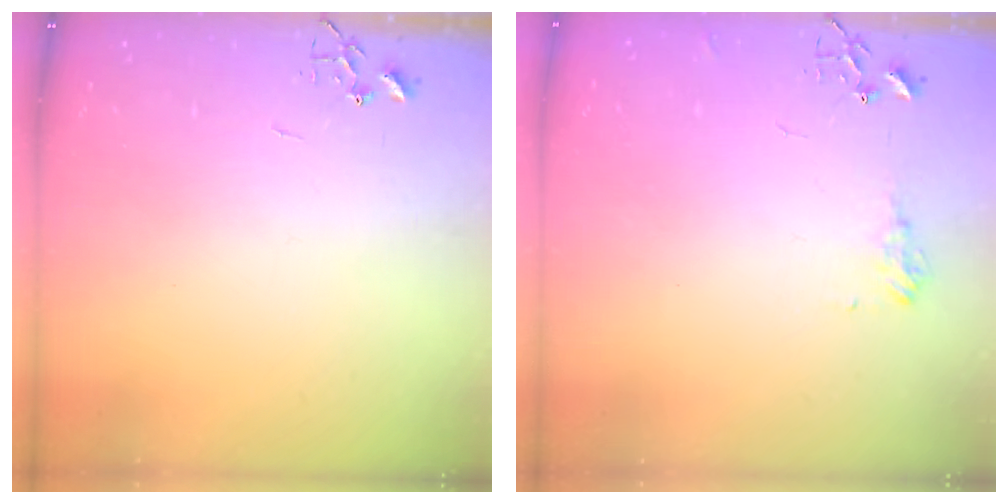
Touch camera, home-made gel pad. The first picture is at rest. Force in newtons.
{"total": 7.7, "press": 7.6, "slide": 1.0}